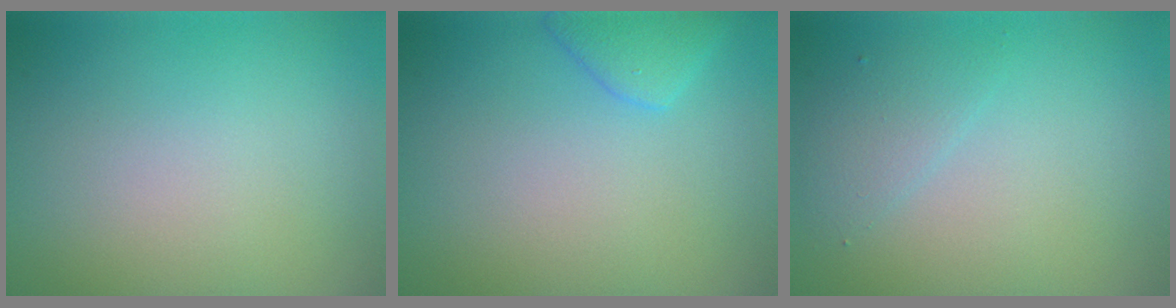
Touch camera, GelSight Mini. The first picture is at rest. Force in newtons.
{"total": 2.5, "press": 2.5, "slide": 0.4}
{"total": 1.6, "press": 1.6, "slide": 0.3}